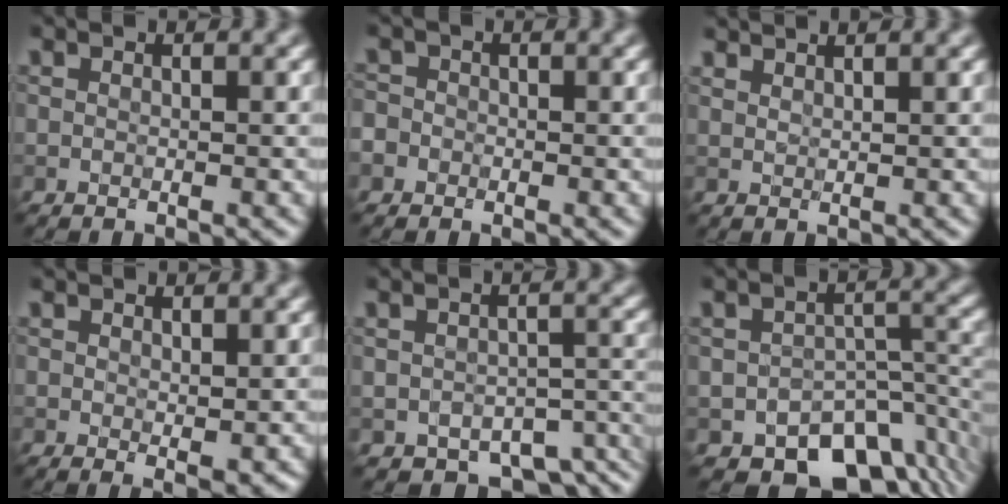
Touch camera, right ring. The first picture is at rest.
{"total": 2.1, "force": [-0.8, 1.9, 0.5], "torque": [0.002, 0.009, -0.027]}
{"total": 1.6, "force": [1.5, 0.1, 0.3], "torque": [-0.002, -0.002, 0.023]}
{"total": 1.3, "force": [0.3, 0.5, 1.2], "torque": [-0.014, -0.007, 0.008]}
{"total": 5.8, "force": [-3.5, 3.4, 3.1], "torque": [-0.023, -0.024, -0.044]}
{"total": 9.3, "force": [-5.9, 5.4, 4.8], "torque": [-0.052, -0.023, -0.082]}